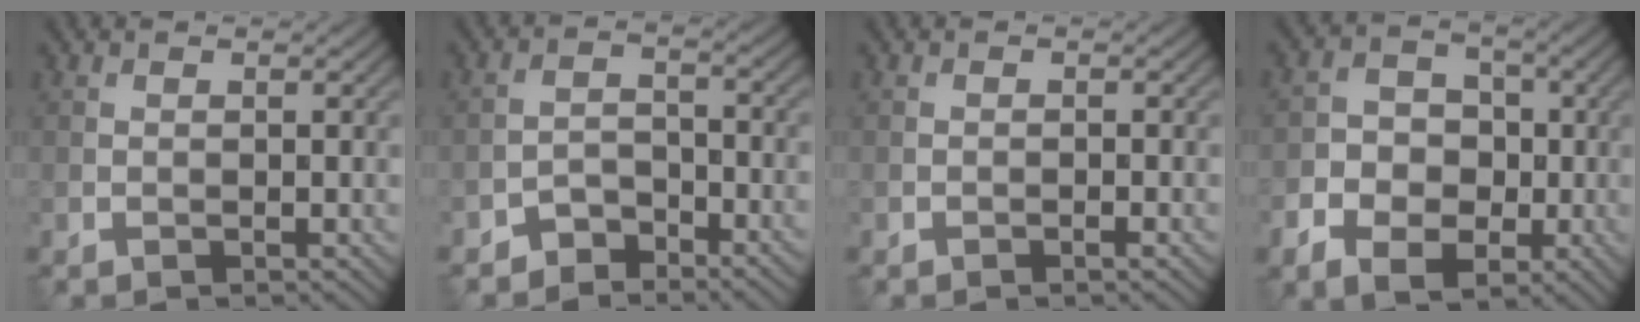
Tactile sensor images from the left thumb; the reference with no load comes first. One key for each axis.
{"total": 3.6, "fx": -3.0, "fy": 1.5, "fz": 1.1, "tx": -0.018, "ty": 0.008, "tz": -0.065}
{"total": 0.6, "fx": -0.4, "fy": 0.1, "fz": 0.4, "tx": -0.006, "ty": 0.001, "tz": -0.006}
{"total": 6.8, "fx": -2.3, "fy": 5.4, "fz": 3.5, "tx": -0.051, "ty": -0.009, "tz": -0.052}